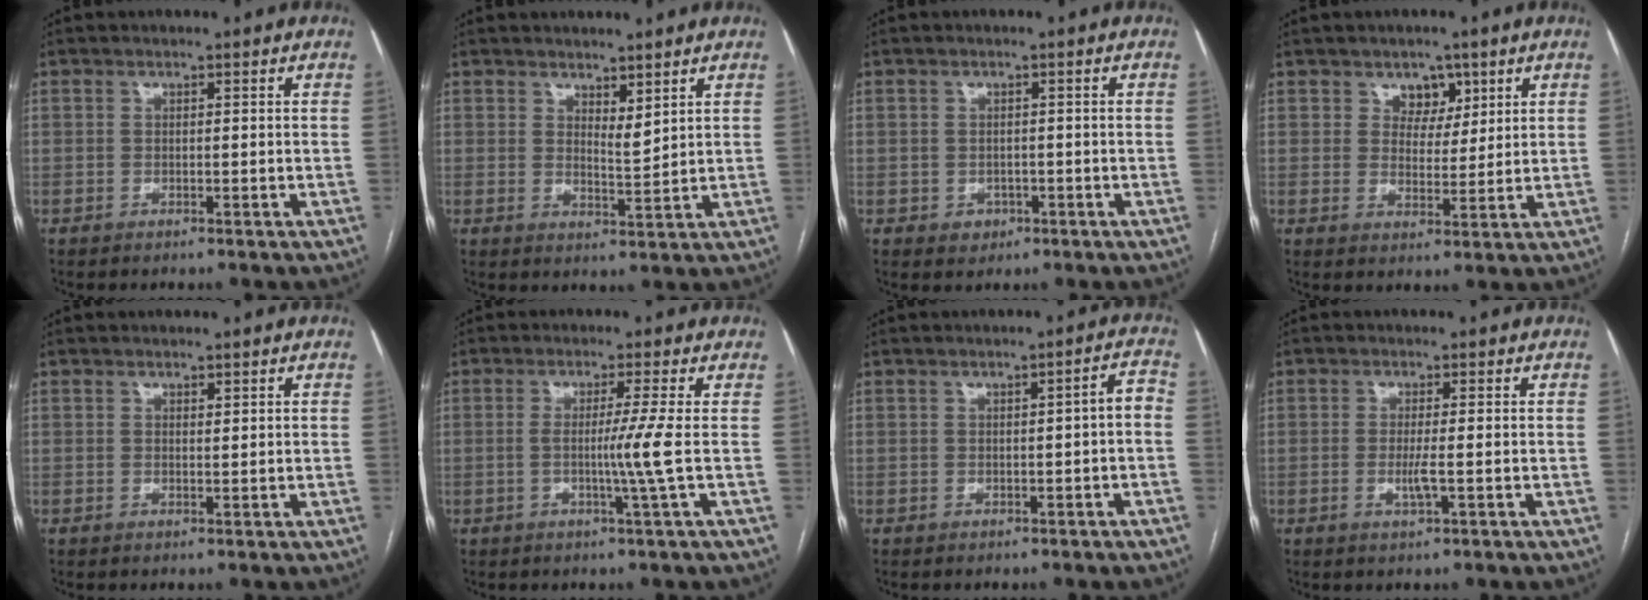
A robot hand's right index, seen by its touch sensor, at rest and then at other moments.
{"total": 2.9, "force": [2.1, 0.7, 1.8], "torque": [-0.034, -0.014, 0.044]}
{"total": 2.4, "force": [-0.8, 2.2, 0.6], "torque": [-0.003, 0.005, -0.005]}
{"total": 4.4, "force": [2.5, 3.2, 1.6], "torque": [-0.015, 0.003, 0.041]}
{"total": 0.6, "force": [0.4, 0.2, 0.3], "torque": [-0.006, -0.004, 0.006]}
{"total": 4.7, "force": [-0.6, -2.1, 4.2], "torque": [-0.073, -0.010, -0.010]}
{"total": 2.5, "force": [-0.4, 0.3, 2.4], "torque": [-0.025, 0.005, -0.007]}
{"total": 2.4, "force": [-0.5, 0.0, 2.4], "torque": [-0.052, -0.006, -0.010]}